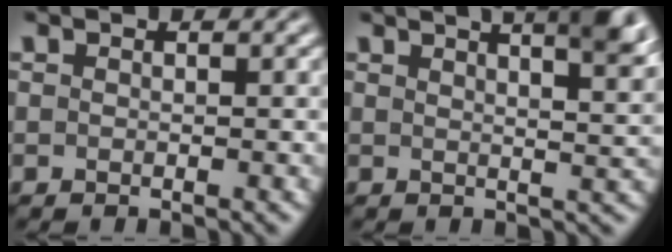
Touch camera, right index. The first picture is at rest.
{"total": 8.7, "force": [5.2, 2.5, 6.5], "torque": [-0.062, 0.015, 0.073]}